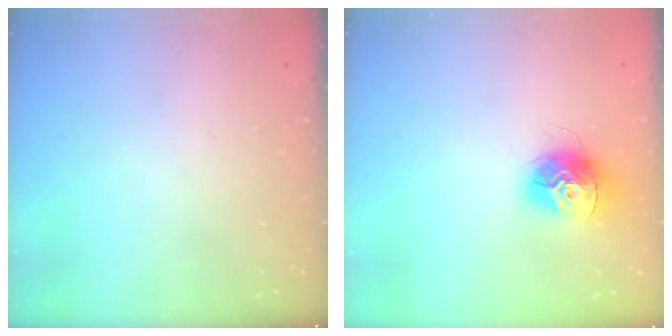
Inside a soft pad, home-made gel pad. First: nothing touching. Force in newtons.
{"total": 12.9, "press": 12.8, "slide": 1.3}